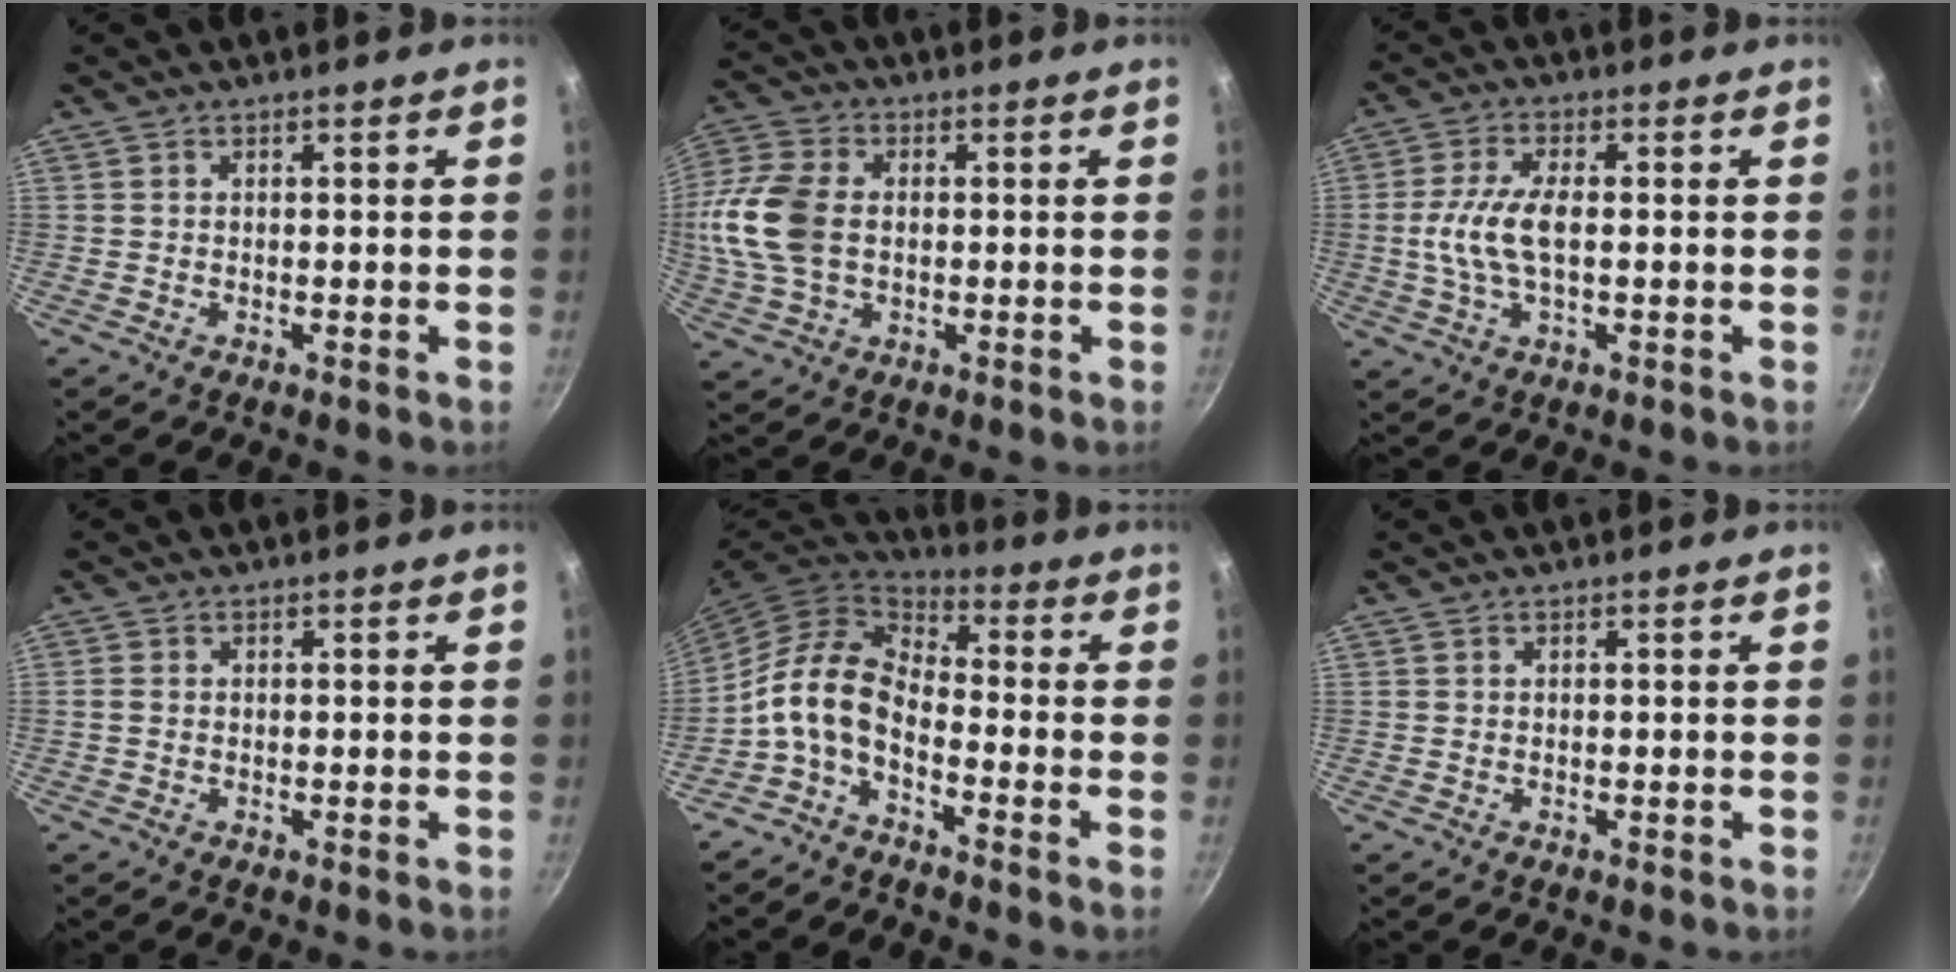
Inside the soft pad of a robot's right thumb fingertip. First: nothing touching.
{"total": 14.6, "force": [0.1, 9.9, 10.8], "torque": [-0.226, 0.018, -0.004]}
{"total": 8.6, "force": [-0.2, 3.8, 7.8], "torque": [-0.164, 0.012, -0.008]}
{"total": 1.1, "force": [-0.1, 0.9, 0.6], "torque": [-0.014, 0.003, -0.004]}
{"total": 11.1, "force": [-3.5, 6.4, 8.3], "torque": [-0.157, 0.045, -0.085]}
{"total": 0.0}